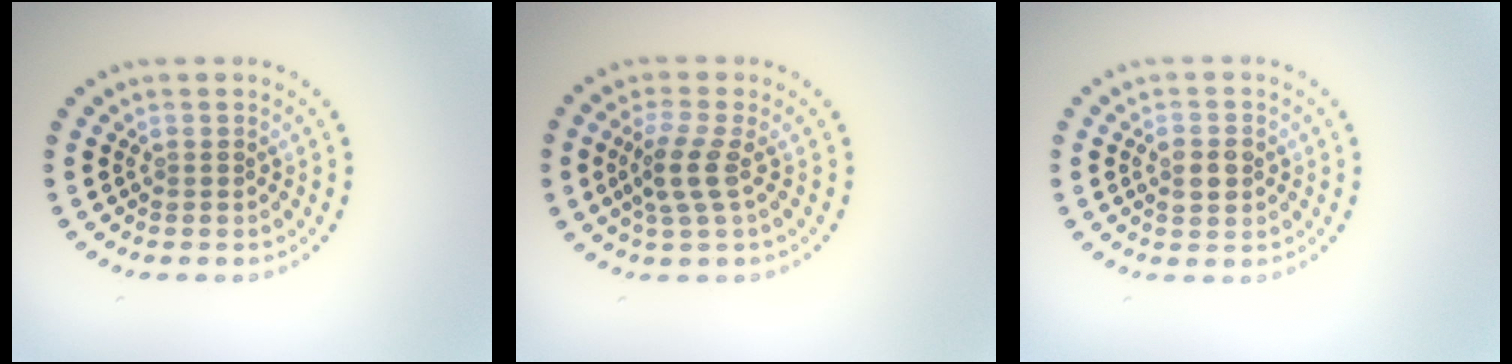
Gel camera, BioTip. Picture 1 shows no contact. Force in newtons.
{"total": 2.8, "press": 2.4, "slide": 1.4}
{"total": 2.5, "press": 2.5, "slide": 0.1}